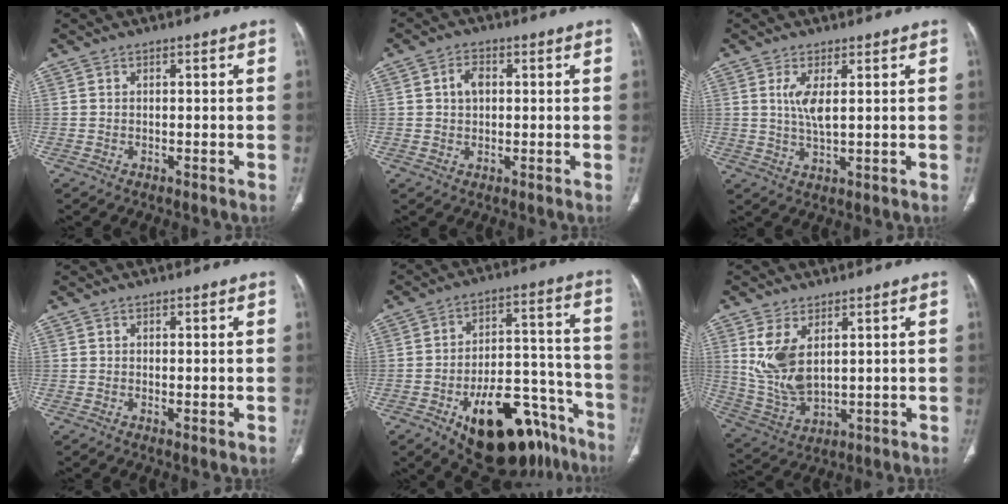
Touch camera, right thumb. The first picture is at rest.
{"total": 4.0, "force": [0.7, 2.9, 2.6], "torque": [-0.039, 0.007, 0.012]}
{"total": 4.8, "force": [1.4, 1.4, 4.4], "torque": [-0.100, -0.016, 0.032]}
{"total": 1.0, "force": [-0.1, 0.3, 0.9], "torque": [-0.020, -0.005, -0.001]}
{"total": 24.6, "force": [-14.2, 12.1, 16.0], "torque": [-0.164, 0.091, -0.203]}
{"total": 10.1, "force": [3.2, 5.3, 8.0], "torque": [-0.161, -0.018, 0.081]}